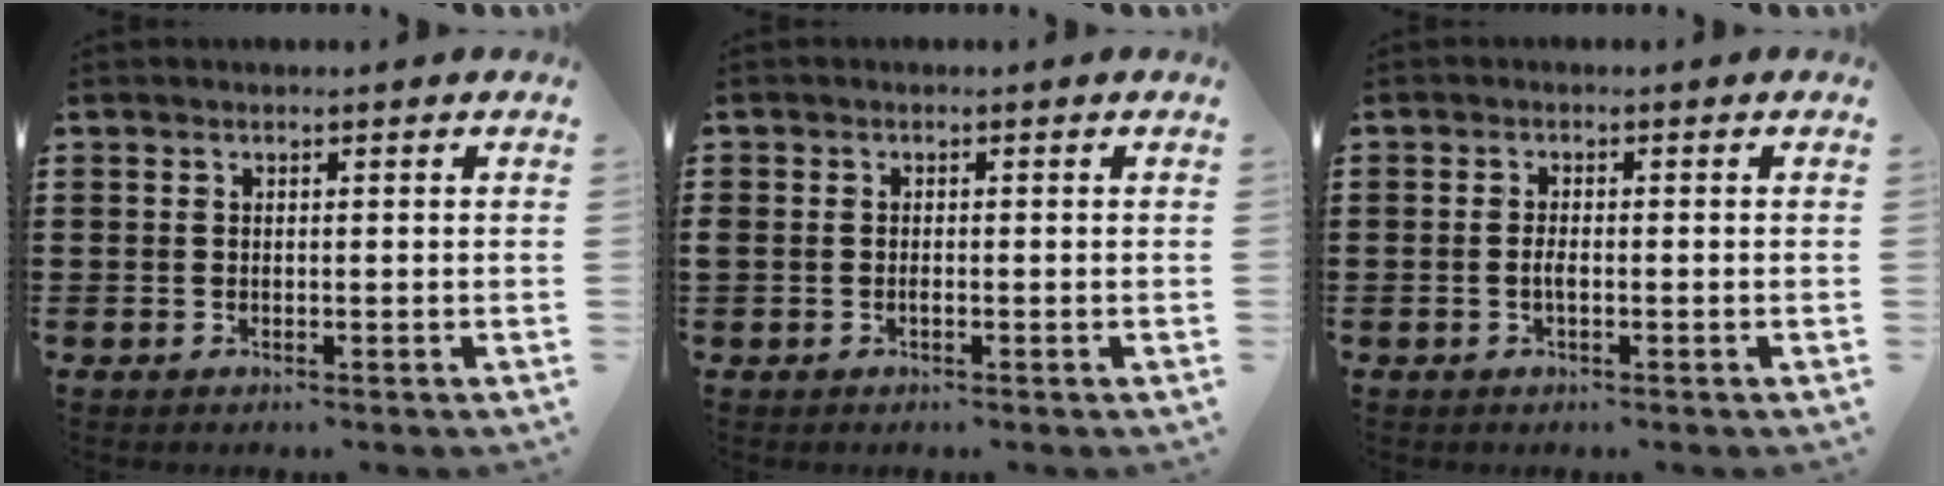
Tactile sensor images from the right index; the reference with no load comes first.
{"total": 0.7, "force": [-0.4, 0.3, 0.6], "torque": [-0.013, -0.007, -0.005]}
{"total": 1.7, "force": [-0.4, 0.5, 1.5], "torque": [-0.037, -0.003, -0.010]}